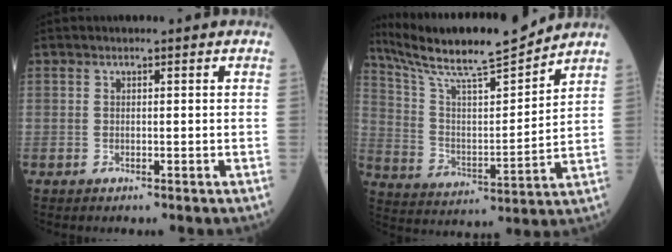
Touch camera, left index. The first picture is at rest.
{"total": 16.8, "force": [15.1, 0.3, 7.3], "torque": [-0.143, 0.003, 0.266]}